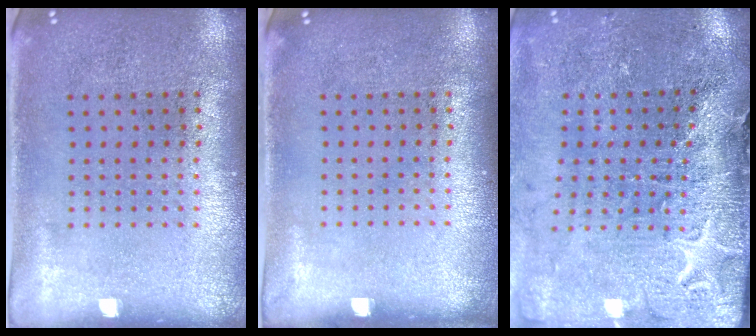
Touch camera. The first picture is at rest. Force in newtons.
{"total": 0.0}
{"total": 3.5, "press": 3.4, "slide": 0.8}